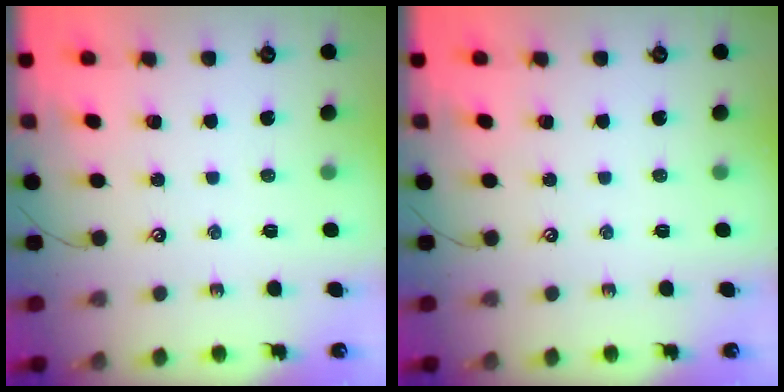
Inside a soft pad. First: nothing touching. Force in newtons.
{"total": 0.0}